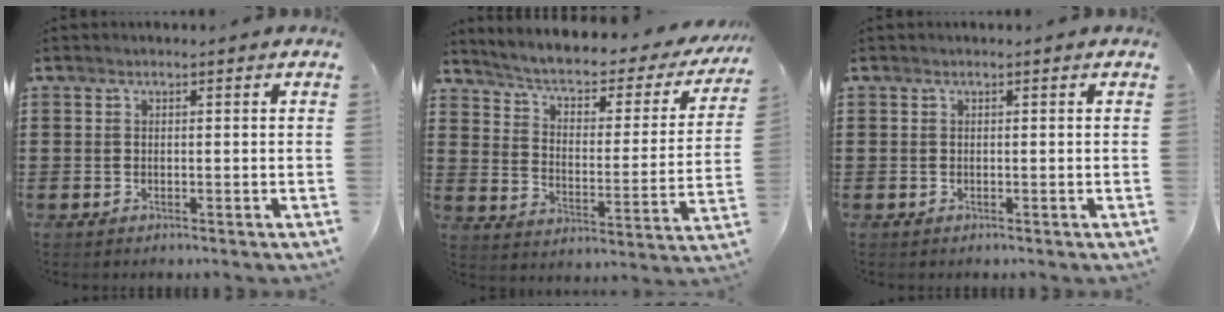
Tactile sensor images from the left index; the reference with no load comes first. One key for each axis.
{"total": 4.1, "fx": 2.5, "fy": 1.5, "fz": 3.0, "tx": -0.070, "ty": -0.020, "tz": 0.032}
{"total": 0.0}